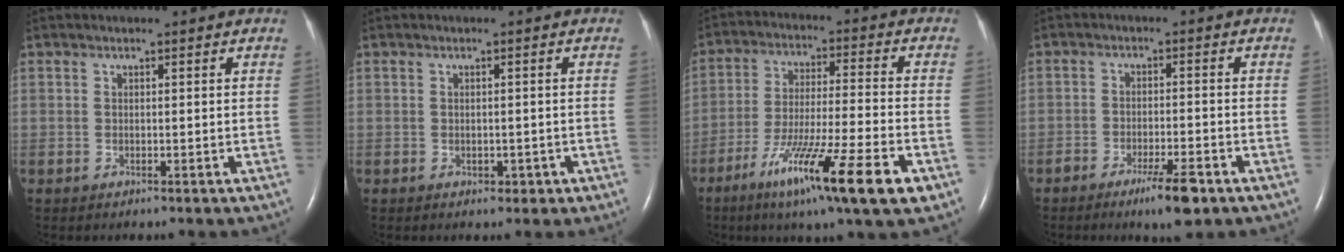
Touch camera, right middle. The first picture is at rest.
{"total": 1.5, "force": [-0.6, 1.2, 0.8], "torque": [-0.011, 0.001, -0.001]}
{"total": 16.6, "force": [-8.8, 0.2, 14.1], "torque": [-0.239, -0.044, -0.146]}
{"total": 5.7, "force": [-3.6, 0.9, 4.3], "torque": [-0.075, -0.006, -0.057]}